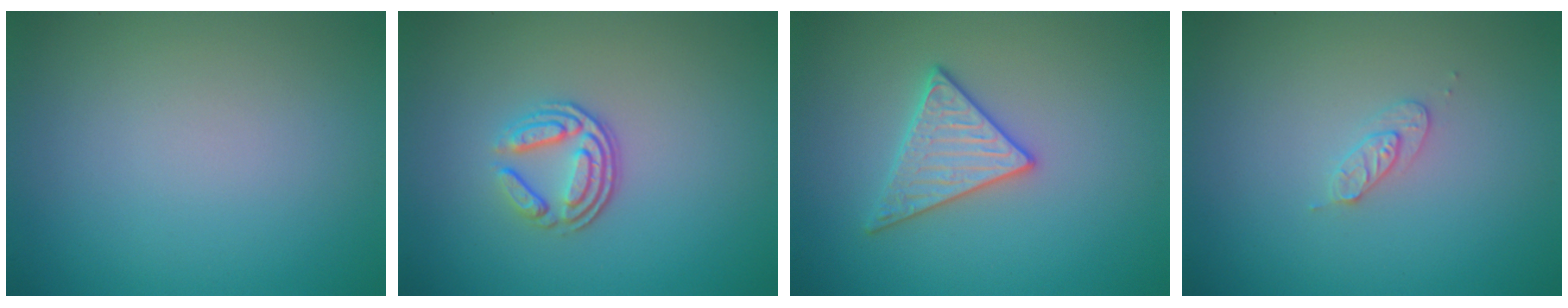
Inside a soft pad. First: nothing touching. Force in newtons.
{"total": 3.5, "press": 2.5, "slide": 2.5}
{"total": 3.0, "press": 3.0, "slide": 0.1}
{"total": 1.4, "press": 1.4, "slide": 0.2}